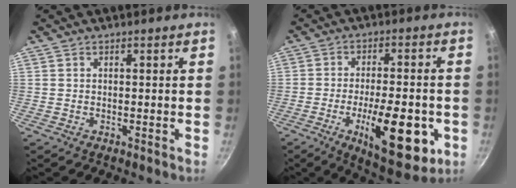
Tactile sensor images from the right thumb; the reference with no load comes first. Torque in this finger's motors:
{"motor_torque": [-0.15, 0.24, 1.43, -0.72, 0.02]}